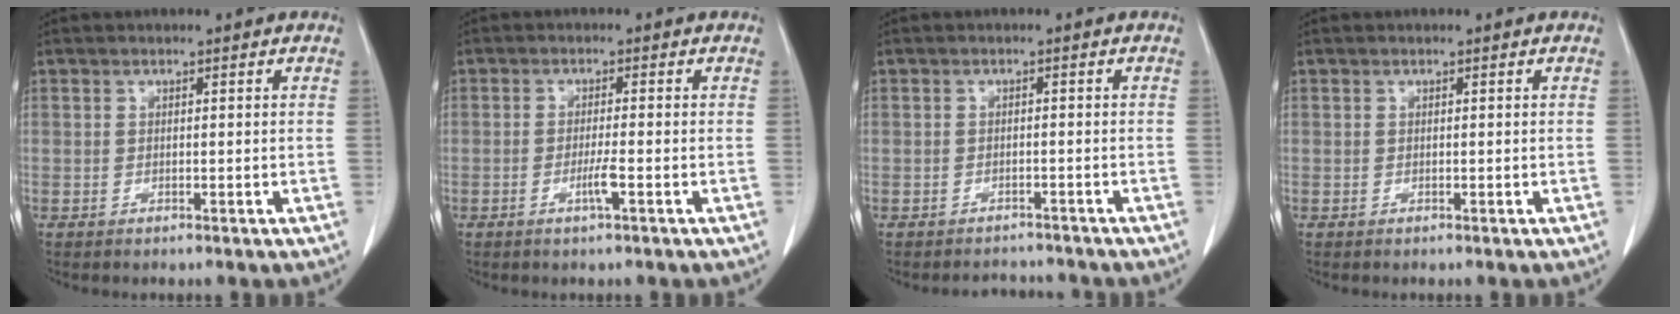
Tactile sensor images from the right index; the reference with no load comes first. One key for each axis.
{"total": 2.5, "fx": -1.0, "fy": -0.2, "fz": 2.3, "tx": -0.046, "ty": -0.004, "tz": -0.020}
{"total": 3.2, "fx": -3.0, "fy": 1.0, "fz": -0.2, "tx": 0.006, "ty": -0.001, "tz": -0.042}
{"total": 0.0}